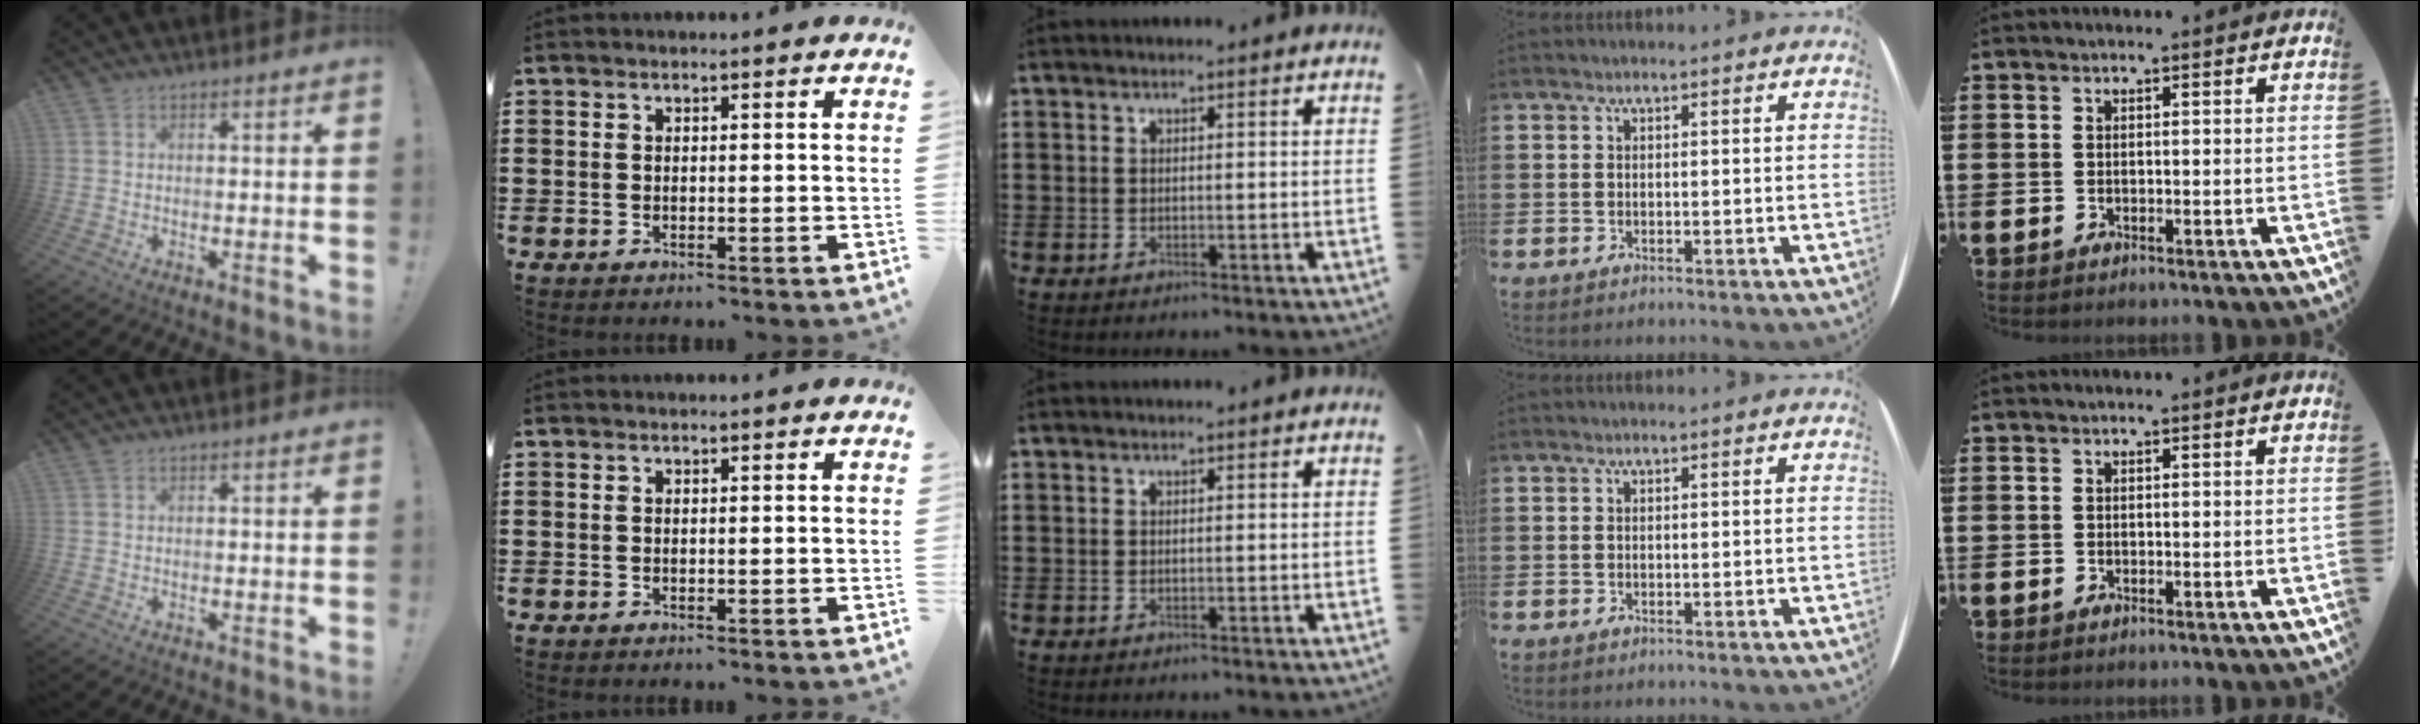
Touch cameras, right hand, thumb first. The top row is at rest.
{}